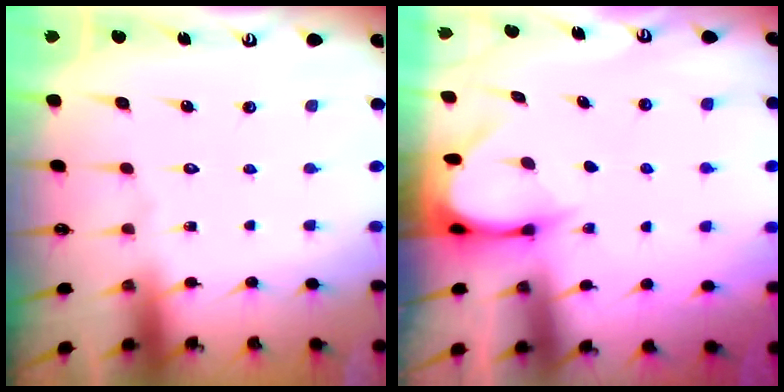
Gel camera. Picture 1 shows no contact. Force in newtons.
{"total": 3.8, "press": 3.8, "slide": 0.3}